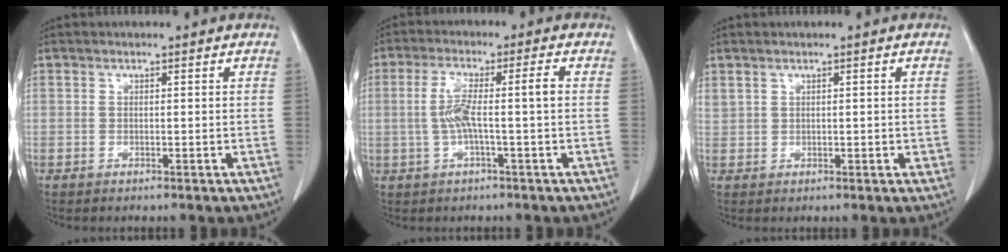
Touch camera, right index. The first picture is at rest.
{"total": 6.3, "force": [-0.4, 0.2, 6.2], "torque": [-0.129, 0.021, -0.004]}
{"total": 2.5, "force": [0.9, 1.5, 1.8], "torque": [-0.042, 0.016, 0.030]}